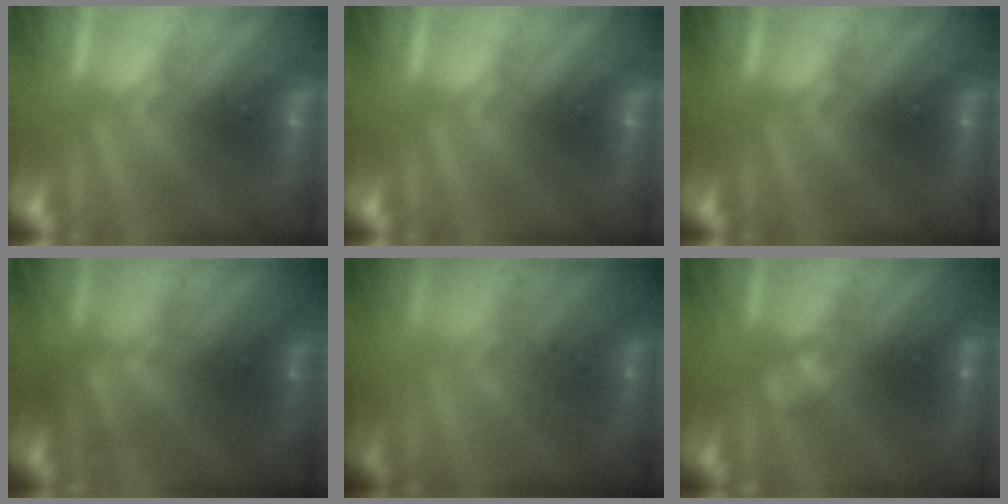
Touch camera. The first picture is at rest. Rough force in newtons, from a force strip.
{"total": 0.0}
{"total": 0.0}
{"total": 4.7}
{"total": 2.5}
{"total": 2.2}